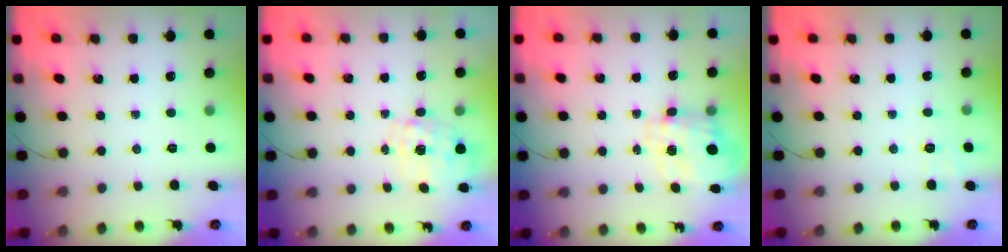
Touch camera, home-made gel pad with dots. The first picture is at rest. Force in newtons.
{"total": 8.2, "press": 8.2, "slide": 0.8}
{"total": 3.5, "press": 3.4, "slide": 1.1}
{"total": 1.8, "press": 0.5, "slide": 1.7}